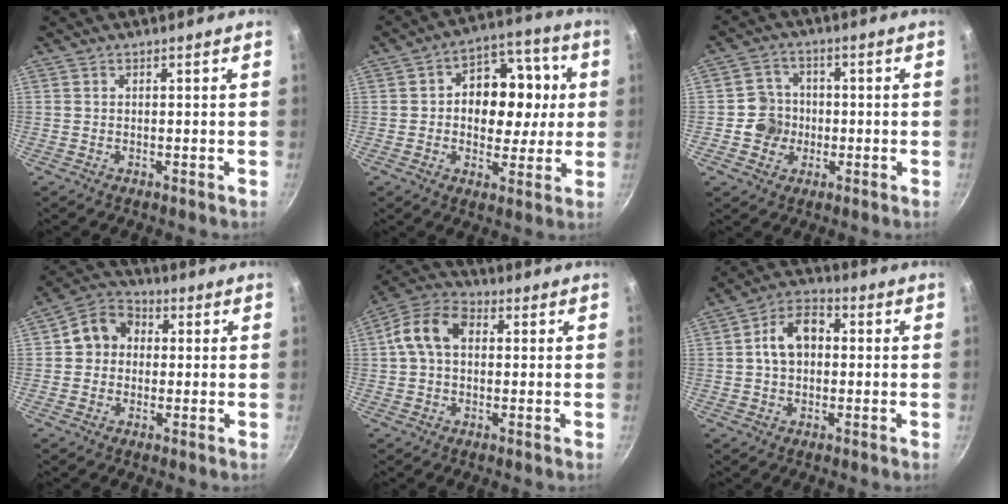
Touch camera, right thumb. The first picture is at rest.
{"total": 15.1, "force": [1.2, 10.2, 11.0], "torque": [-0.097, 0.028, 0.014]}
{"total": 6.4, "force": [-1.1, 6.0, 1.8], "torque": [0.000, 0.015, -0.023]}
{"total": 8.2, "force": [0.5, 7.0, 4.2], "torque": [-0.050, 0.025, -0.005]}
{"total": 9.9, "force": [1.4, 6.8, 7.1], "torque": [-0.136, 0.032, 0.017]}
{"total": 8.8, "force": [0.6, 6.1, 6.4], "torque": [-0.099, 0.026, 0.001]}